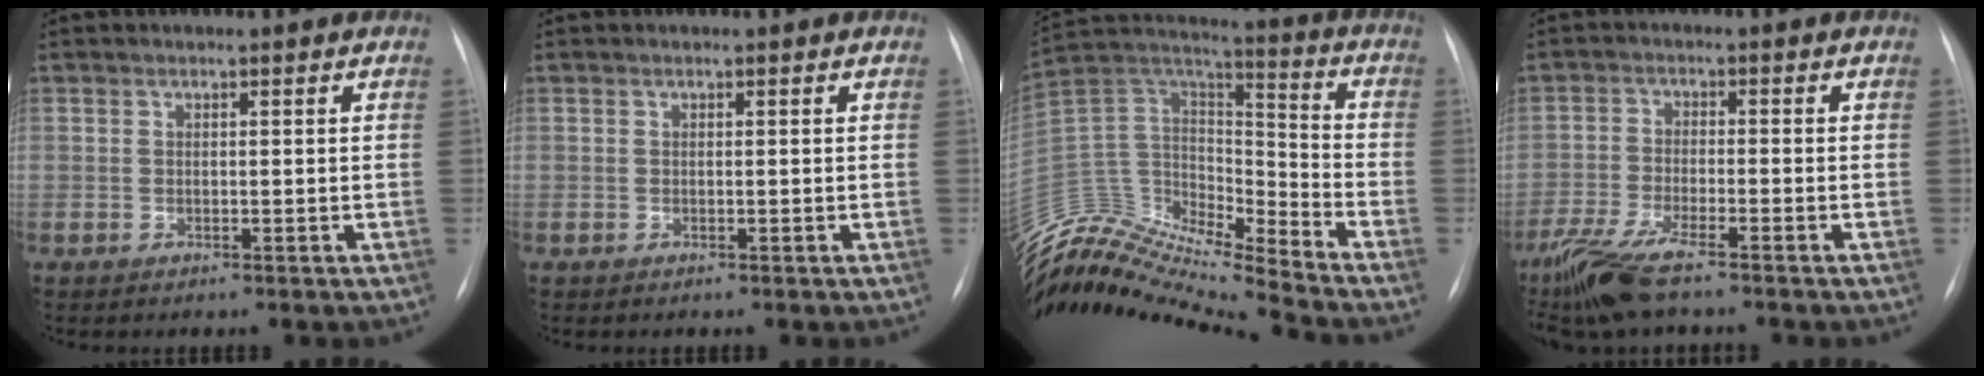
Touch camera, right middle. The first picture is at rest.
{"total": 0.0}
{"total": 18.6, "force": [-18.2, 0.7, 4.0], "torque": [-0.066, 0.069, -0.324]}
{"total": 7.9, "force": [-6.1, 0.9, 5.0], "torque": [-0.112, -0.023, -0.117]}